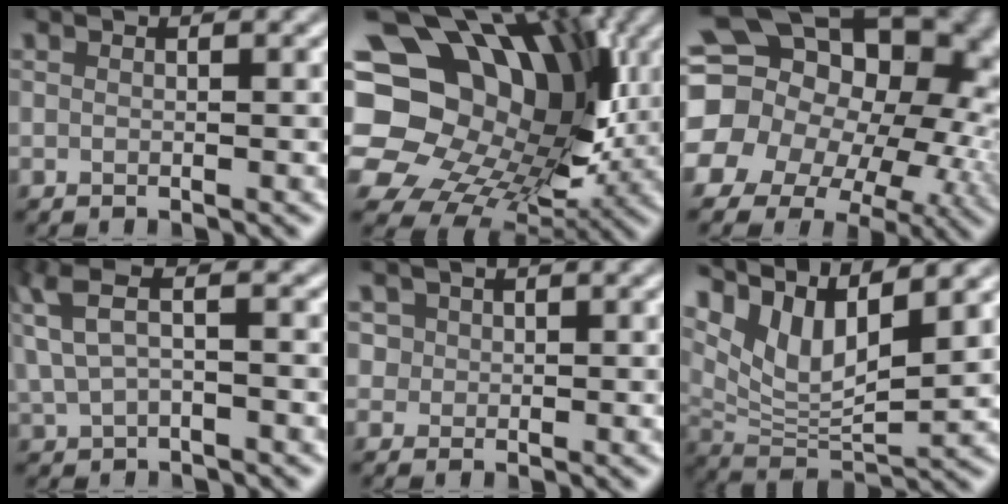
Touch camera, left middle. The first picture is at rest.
{"total": 19.6, "force": [3.0, 15.4, 11.8], "torque": [-0.197, 0.006, 0.063]}
{"total": 21.3, "force": [0.1, 17.4, 12.4], "torque": [-0.204, 0.026, -0.019]}
{"total": 4.4, "force": [1.3, 2.1, 3.7], "torque": [-0.089, 0.011, 0.023]}
{"total": 2.2, "force": [0.9, 1.9, 0.6], "torque": [-0.012, -0.001, 0.025]}
{"total": 7.6, "force": [4.8, 2.7, 5.3], "torque": [-0.106, -0.008, 0.093]}